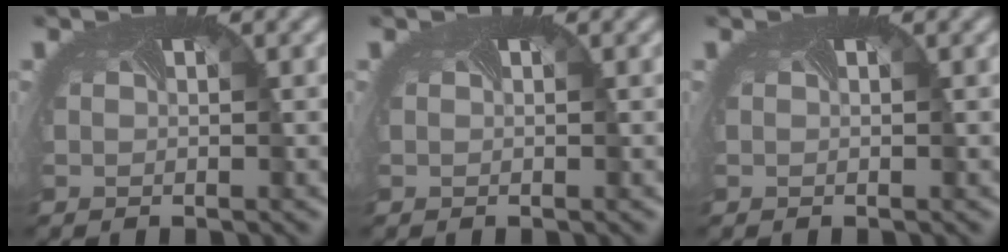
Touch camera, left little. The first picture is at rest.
{"total": 0.0}
{"total": 0.0}